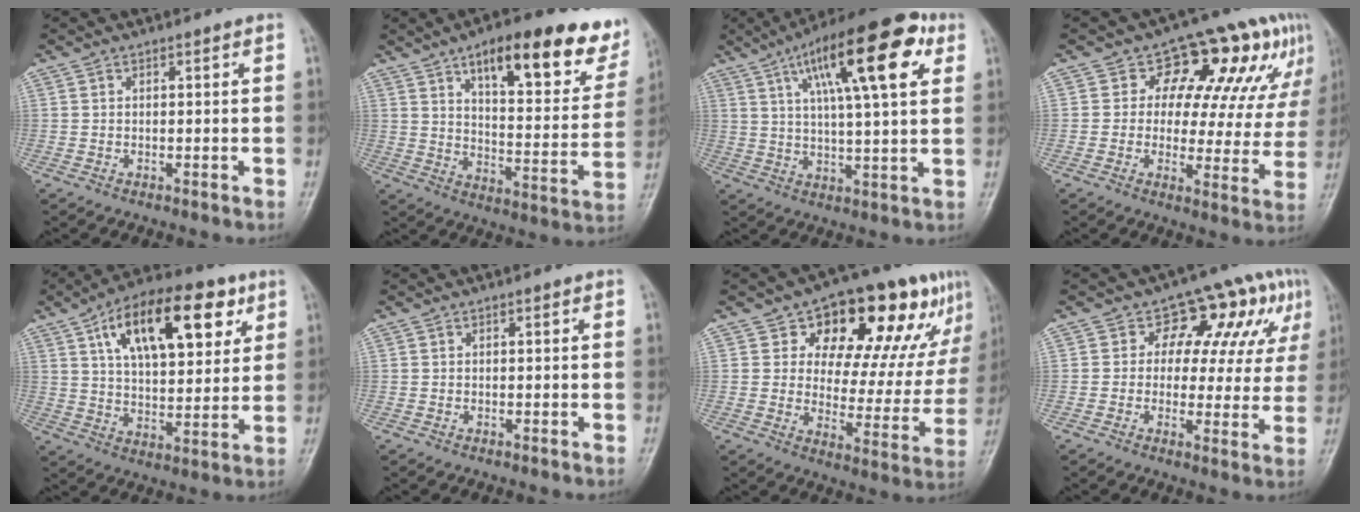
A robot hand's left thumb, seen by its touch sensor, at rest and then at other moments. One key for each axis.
{"total": 22.4, "fx": 13.5, "fy": 8.0, "fz": 16.0, "tx": -0.168, "ty": -0.043, "tz": 0.191}
{"total": 20.0, "fx": 8.4, "fy": 5.7, "fz": 17.3, "tx": -0.247, "ty": -0.001, "tz": 0.127}
{"total": 15.5, "fx": 7.8, "fy": 8.6, "fz": 10.4, "tx": -0.071, "ty": -0.021, "tz": 0.089}
{"total": 20.2, "fx": 8.9, "fy": 9.7, "fz": 15.4, "tx": -0.208, "ty": -0.014, "tz": 0.143}
{"total": 0.0}
{"total": 21.2, "fx": 10.9, "fy": 10.9, "fz": 14.6, "tx": -0.140, "ty": -0.017, "tz": 0.159}
{"total": 11.6, "fx": 4.9, "fy": 7.6, "fz": 7.2, "tx": -0.038, "ty": -0.006, "tz": 0.054}